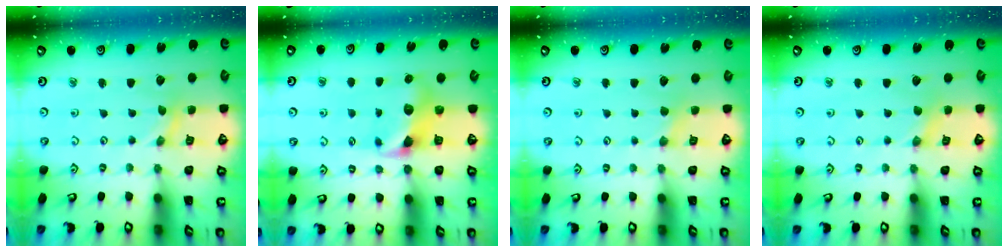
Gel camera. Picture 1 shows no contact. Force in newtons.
{"total": 7.3, "press": 7.2, "slide": 0.7}
{"total": 1.4, "press": 1.4, "slide": 0.4}
{"total": 0.0}